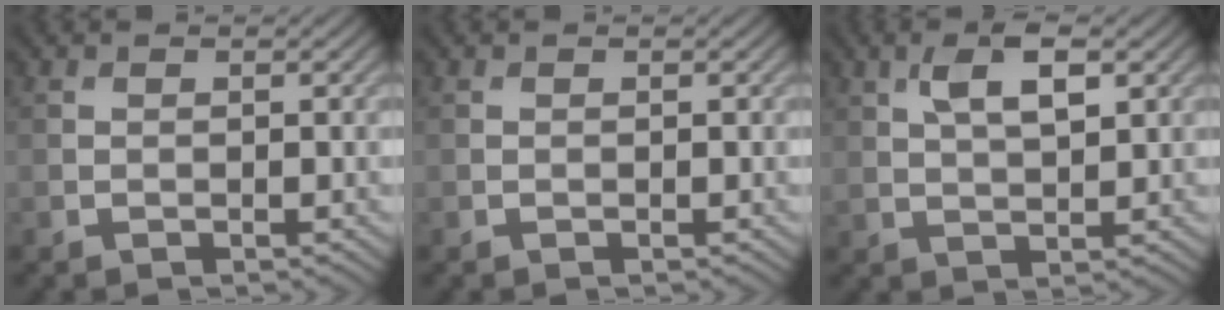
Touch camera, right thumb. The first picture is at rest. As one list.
[{"total": 0.0}, {"total": 5.6, "force": [2.3, 2.1, 4.6], "torque": [-0.096, 0.004, 0.043]}]